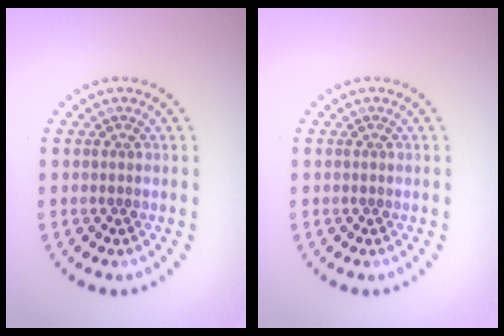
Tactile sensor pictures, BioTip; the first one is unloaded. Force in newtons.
{"total": 0.0}